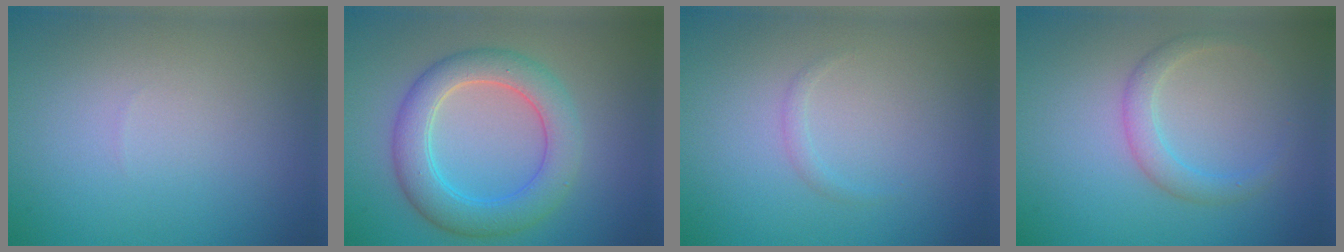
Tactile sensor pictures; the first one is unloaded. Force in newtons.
{"total": 5.6, "press": 5.6, "slide": 0.2}
{"total": 0.7, "press": 0.7, "slide": 0.0}
{"total": 2.0, "press": 2.0, "slide": 0.2}